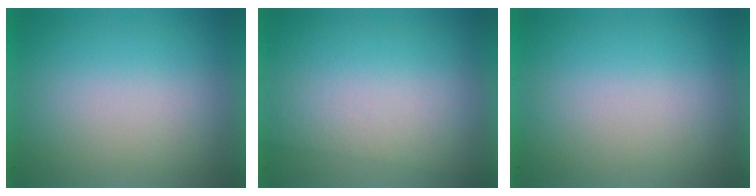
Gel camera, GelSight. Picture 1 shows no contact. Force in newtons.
{"total": 2.8}
{"total": 1.4}